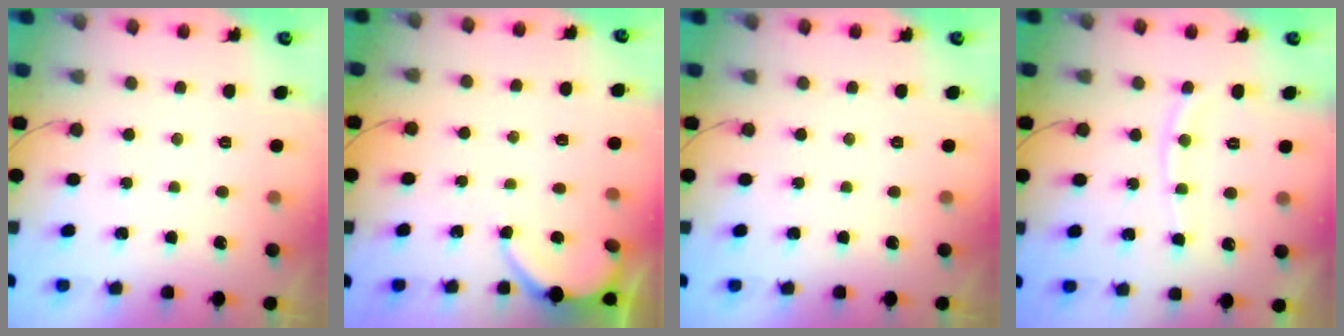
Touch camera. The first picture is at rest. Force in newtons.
{"total": 2.9, "press": 2.8, "slide": 0.4}
{"total": 0.0}
{"total": 9.0, "press": 8.9, "slide": 1.3}